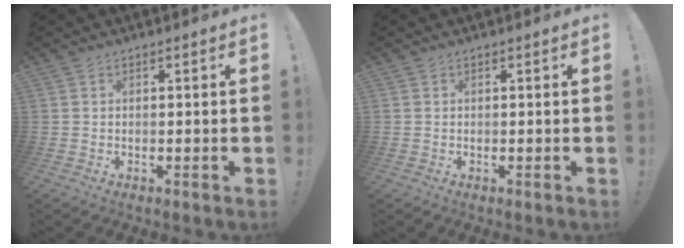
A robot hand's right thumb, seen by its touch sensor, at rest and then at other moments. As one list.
[{"total": 0.0}]